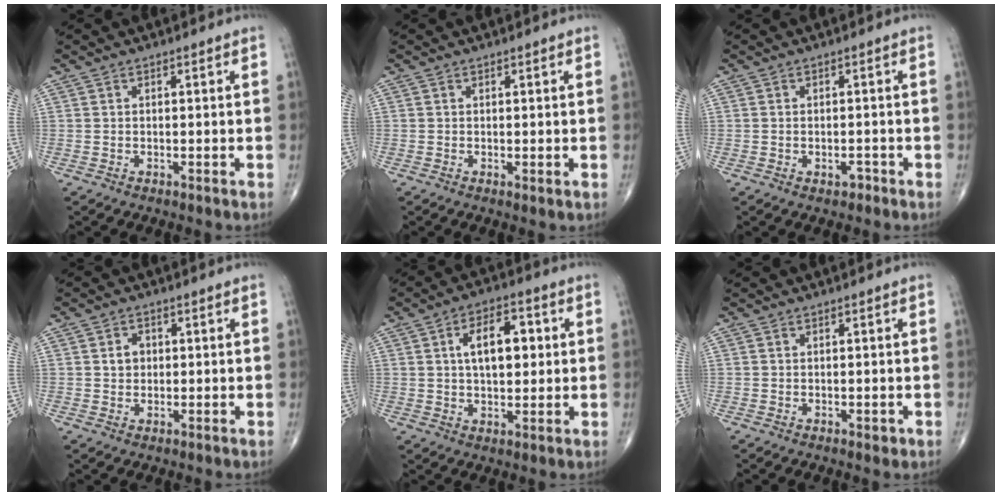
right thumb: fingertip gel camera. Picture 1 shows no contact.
{"total": 0.7, "force": [0.0, 0.2, 0.6], "torque": [-0.014, -0.004, 0.000]}
{"total": 1.5, "force": [-0.8, 1.0, 0.9], "torque": [-0.011, 0.007, -0.010]}
{"total": 2.7, "force": [0.4, 2.3, 1.3], "torque": [-0.009, 0.003, 0.006]}
{"total": 10.1, "force": [1.9, 5.5, 8.3], "torque": [-0.109, 0.008, 0.030]}
{"total": 1.0, "force": [-0.3, 0.7, 0.6], "torque": [-0.003, 0.000, -0.003]}